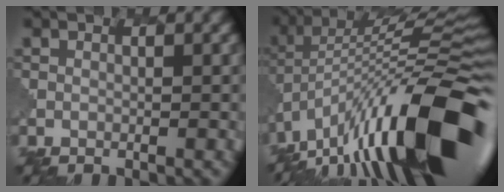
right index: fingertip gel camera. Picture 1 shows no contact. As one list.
[{"total": 15.2, "force": [-7.0, 4.6, 12.7], "torque": [-0.200, 0.041, -0.142]}]